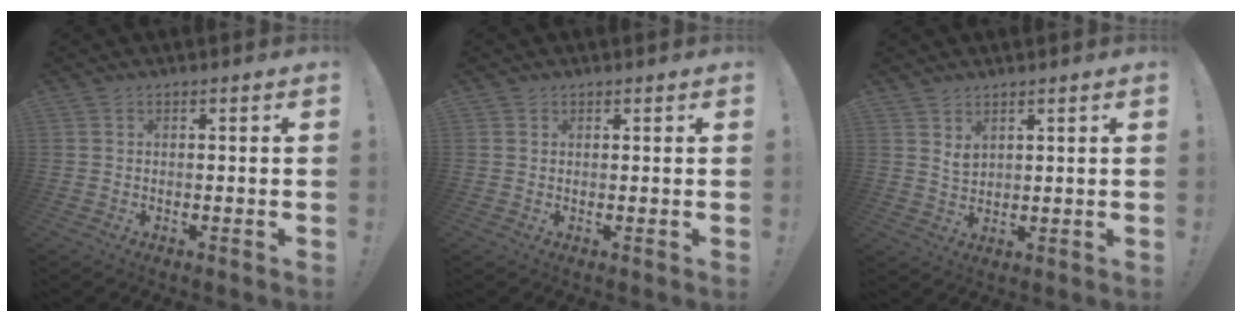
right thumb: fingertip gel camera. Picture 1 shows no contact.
{"total": 0.7, "force": [0.5, 0.5, 0.0], "torque": [0.000, -0.001, 0.010]}
{"total": 3.4, "force": [2.5, 1.8, 1.4], "torque": [-0.014, -0.019, 0.043]}